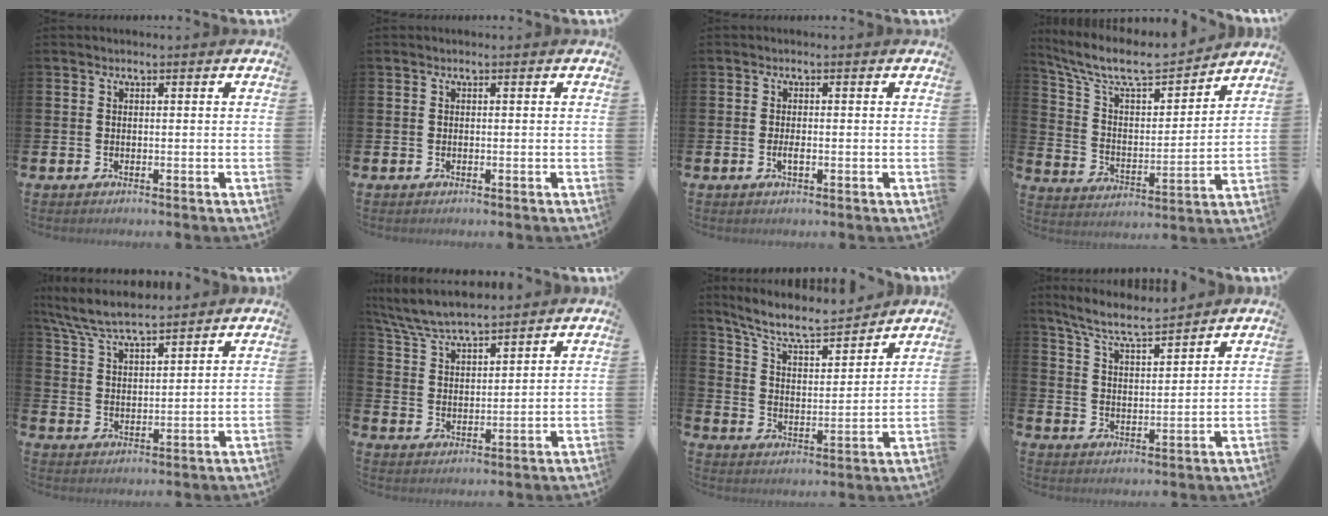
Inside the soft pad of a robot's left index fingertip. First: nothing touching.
{"total": 0.0}
{"total": 1.3, "force": [-0.4, 0.4, 1.1], "torque": [-0.028, 0.003, -0.005]}
{"total": 9.3, "force": [8.2, 2.5, 3.7], "torque": [-0.112, -0.052, 0.140]}
{"total": 6.8, "force": [6.4, 0.8, 2.1], "torque": [-0.069, -0.023, 0.116]}
{"total": 6.6, "force": [6.3, 0.8, 1.7], "torque": [-0.062, -0.023, 0.116]}
{"total": 8.0, "force": [7.4, 1.5, 2.8], "torque": [-0.080, -0.050, 0.127]}
{"total": 6.9, "force": [6.4, 0.5, 2.5], "torque": [-0.072, -0.035, 0.112]}